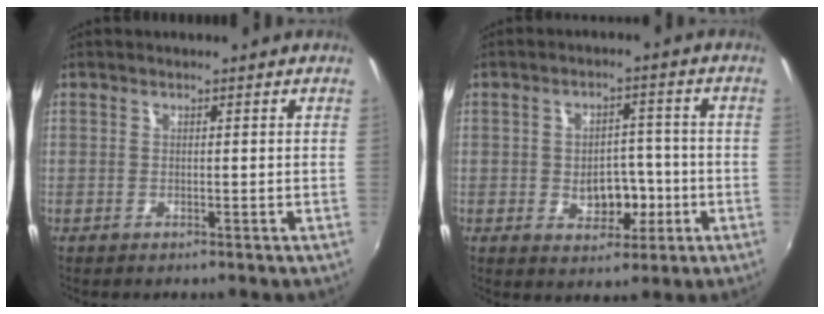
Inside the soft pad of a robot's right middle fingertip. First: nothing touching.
{"total": 6.3, "force": [-1.4, 4.3, 4.4], "torque": [-0.069, 0.004, -0.009]}